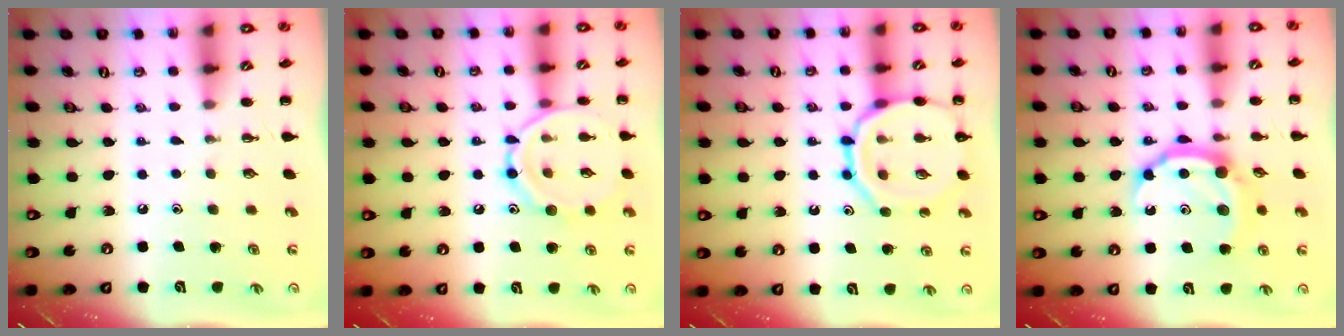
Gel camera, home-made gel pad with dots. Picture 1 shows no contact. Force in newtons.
{"total": 11.7, "press": 11.7, "slide": 0.5}
{"total": 14.2, "press": 14.2, "slide": 1.1}
{"total": 11.3, "press": 11.3, "slide": 0.7}